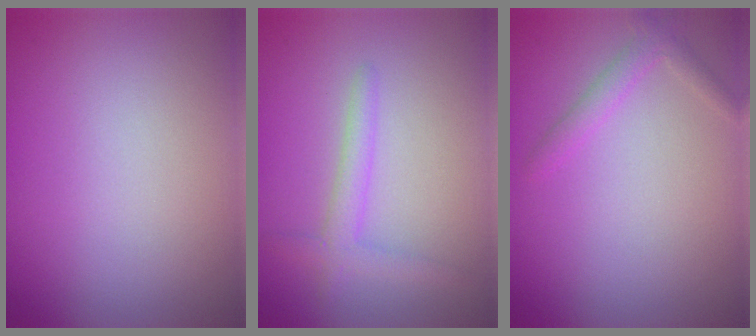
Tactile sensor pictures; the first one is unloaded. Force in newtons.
{"total": 2.1, "press": 2.1, "slide": 0.1}
{"total": 1.6, "press": 1.6, "slide": 0.1}